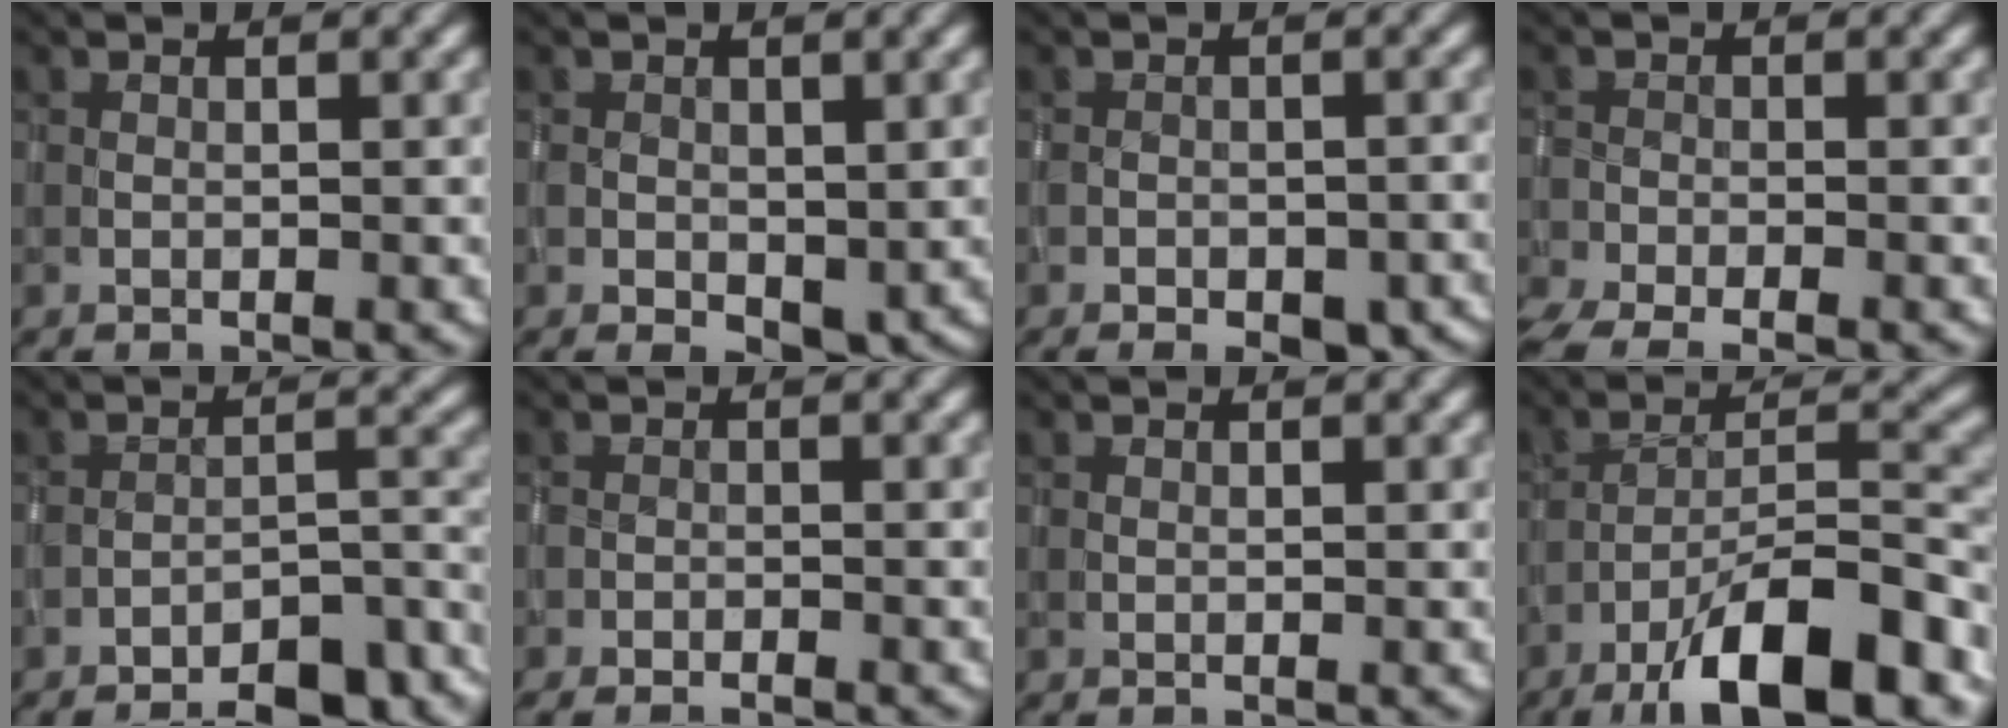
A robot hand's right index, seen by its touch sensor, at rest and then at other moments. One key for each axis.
{"total": 2.5, "fx": -0.3, "fy": 1.8, "fz": 1.7, "tx": -0.030, "ty": -0.008, "tz": -0.001}
{"total": 4.5, "fx": -2.9, "fy": 2.6, "fz": 2.4, "tx": -0.026, "ty": -0.002, "tz": -0.033}
{"total": 4.2, "fx": -3.3, "fy": 1.4, "fz": 2.1, "tx": -0.038, "ty": -0.019, "tz": -0.059}
{"total": 9.2, "fx": -7.8, "fy": 2.5, "fz": 4.0, "tx": -0.043, "ty": 0.001, "tz": -0.106}
{"total": 1.7, "fx": -1.6, "fy": 0.2, "fz": 0.5, "tx": -0.011, "ty": -0.003, "tz": -0.025}
{"total": 0.0}
{"total": 12.1, "fx": -8.2, "fy": 3.1, "fz": 8.3, "tx": -0.132, "ty": 0.017, "tz": -0.139}